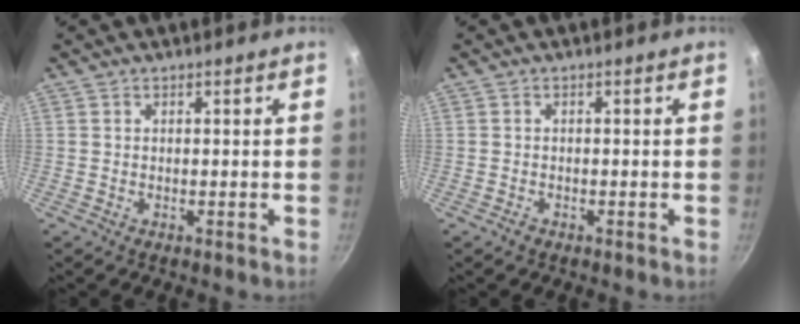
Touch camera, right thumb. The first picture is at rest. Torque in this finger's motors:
{"motor_torque": [-0.41, 0.10, -0.24, 0.10, 0.05]}